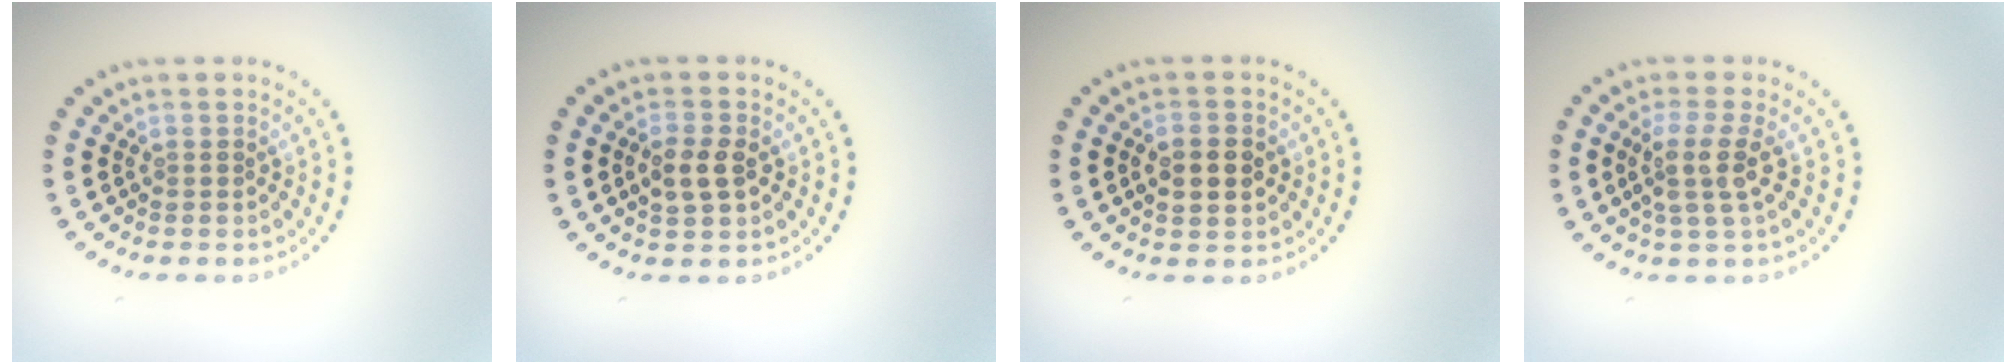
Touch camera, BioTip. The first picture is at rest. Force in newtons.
{"total": 2.7, "press": 2.6, "slide": 0.3}
{"total": 3.4, "press": 3.4, "slide": 0.1}
{"total": 3.1, "press": 2.4, "slide": 2.0}